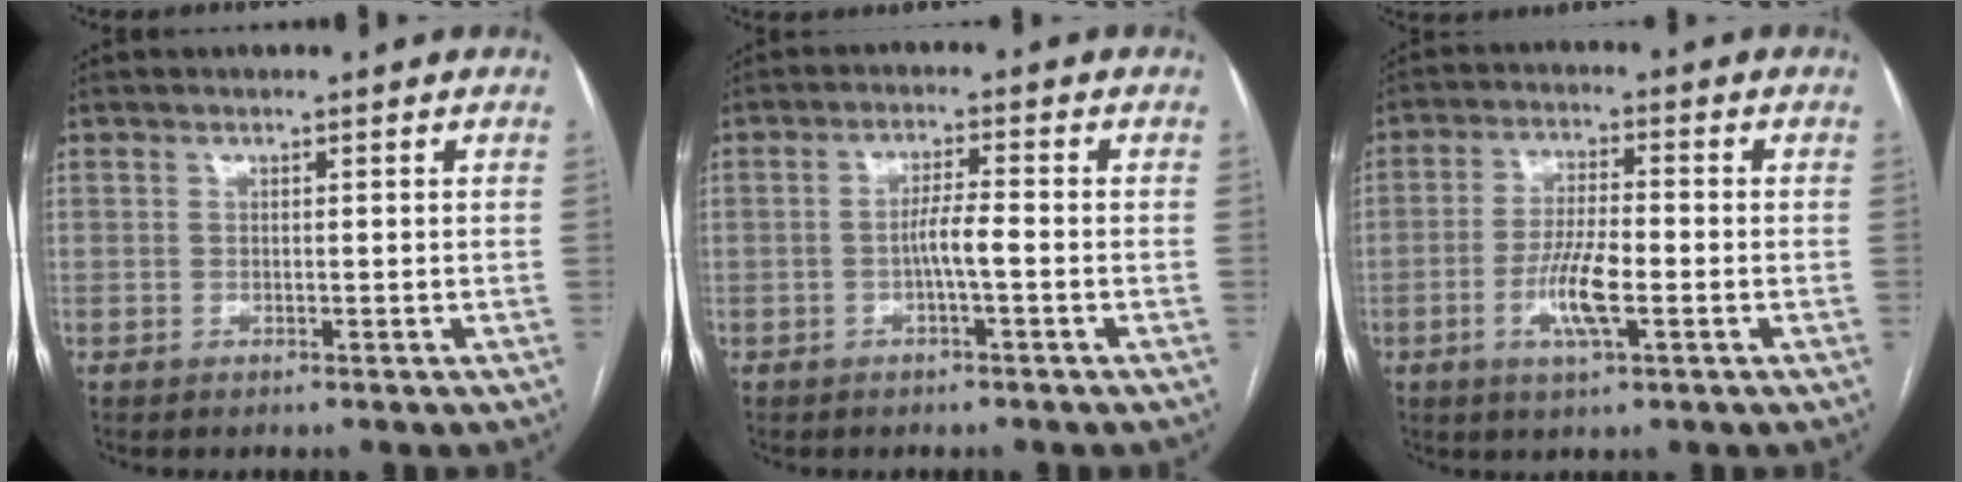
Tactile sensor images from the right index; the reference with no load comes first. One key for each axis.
{"total": 3.4, "fx": -1.0, "fy": 0.1, "fz": 3.3, "tx": -0.057, "ty": 0.005, "tz": -0.018}
{"total": 7.5, "fx": -2.4, "fy": 1.4, "fz": 6.9, "tx": -0.136, "ty": -0.003, "tz": -0.044}